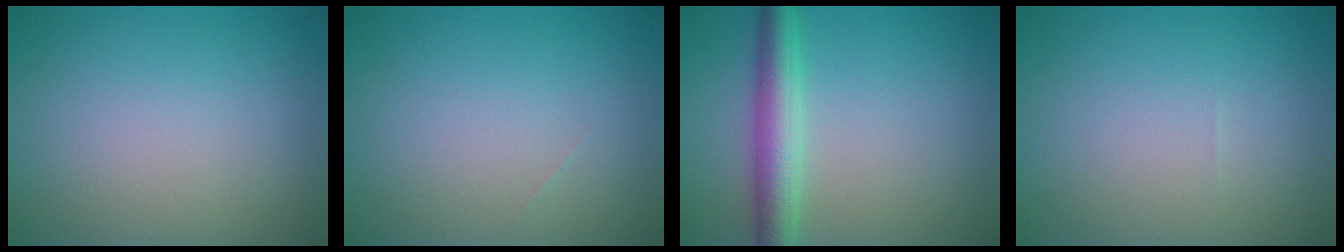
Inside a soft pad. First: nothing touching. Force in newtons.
{"total": 0.0}
{"total": 4.4, "press": 4.4, "slide": 0.2}
{"total": 0.0}